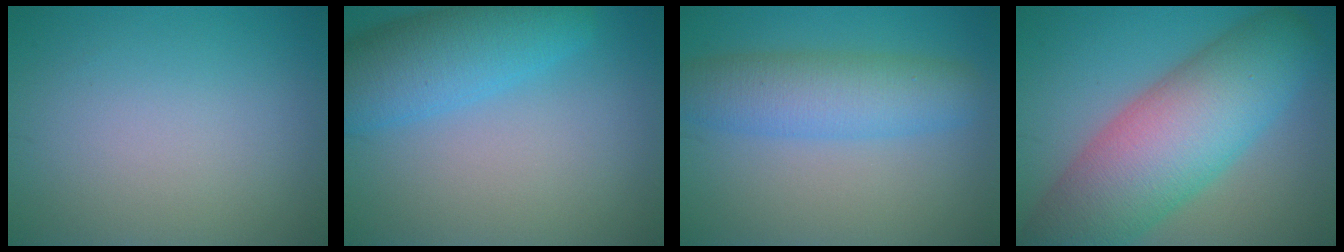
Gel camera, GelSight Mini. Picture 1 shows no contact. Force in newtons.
{"total": 7.1, "press": 7.1, "slide": 0.3}
{"total": 5.7, "press": 5.7, "slide": 0.1}
{"total": 11.9, "press": 11.9, "slide": 0.5}